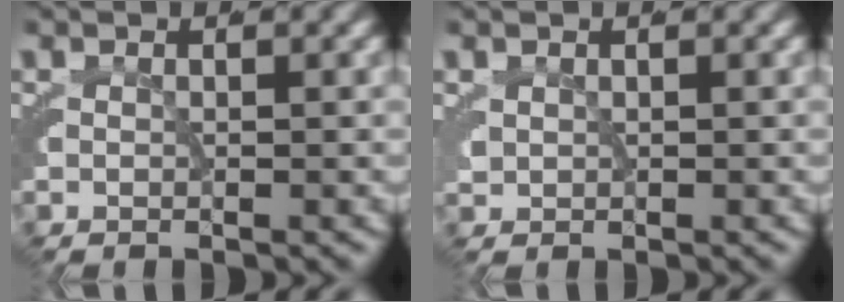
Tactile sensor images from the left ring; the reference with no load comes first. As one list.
[{"total": 1.1, "force": [0.9, 0.3, 0.5], "torque": [-0.021, -0.003, 0.022]}]